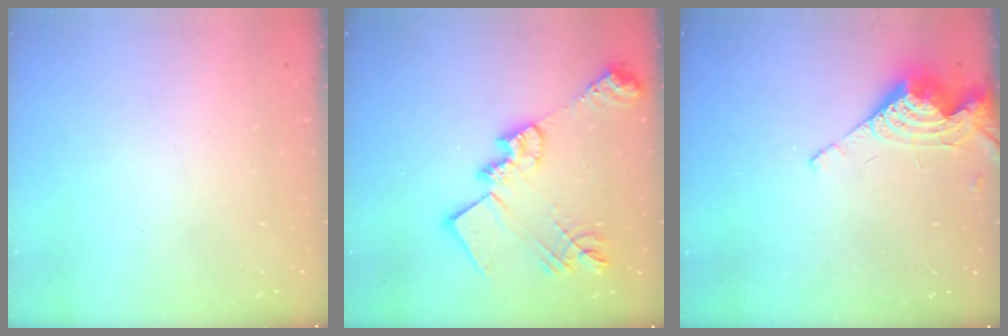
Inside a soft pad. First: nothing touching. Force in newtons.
{"total": 22.5, "press": 22.4, "slide": 1.8}
{"total": 8.7, "press": 8.6, "slide": 0.2}